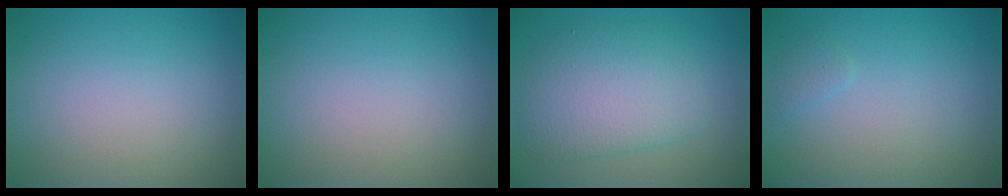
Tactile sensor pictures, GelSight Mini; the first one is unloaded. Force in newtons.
{"total": 0.0}
{"total": 5.7, "press": 5.7, "slide": 0.1}
{"total": 0.8, "press": 0.8, "slide": 0.1}